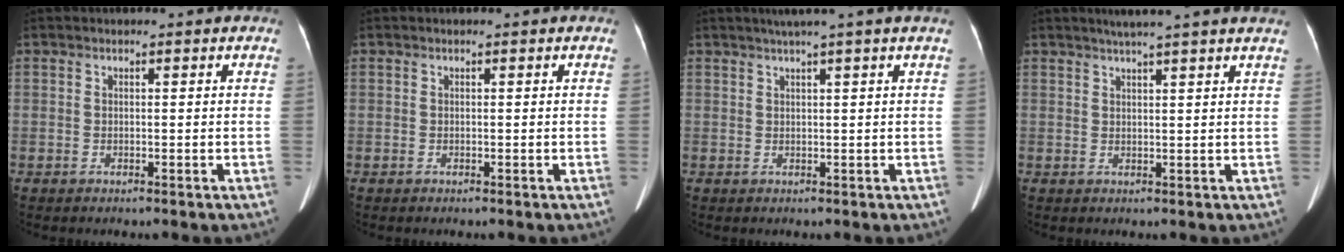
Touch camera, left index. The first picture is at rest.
{"total": 0.0}
{"total": 3.3, "force": [2.4, -1.1, 2.0], "torque": [-0.023, 0.010, 0.042]}
{"total": 7.7, "force": [6.5, -0.9, 4.1], "torque": [-0.057, 0.022, 0.074]}